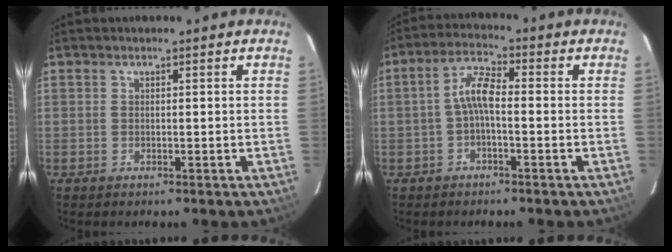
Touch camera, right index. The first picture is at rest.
{"total": 4.8, "force": [-1.2, 1.5, 4.4], "torque": [-0.095, 0.017, -0.026]}